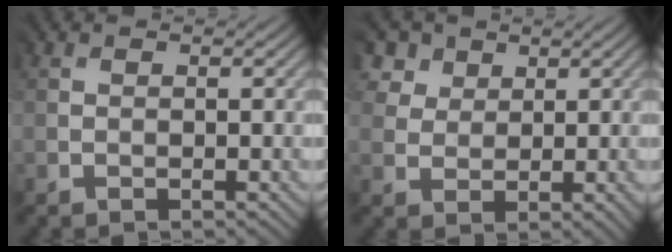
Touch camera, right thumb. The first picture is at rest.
{"total": 5.2, "force": [3.6, 3.7, 0.9], "torque": [-0.054, 0.009, 0.070]}